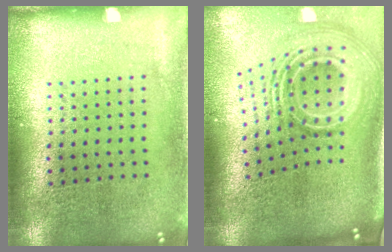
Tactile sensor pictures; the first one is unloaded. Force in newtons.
{"total": 2.9, "press": 1.8, "slide": 2.2}